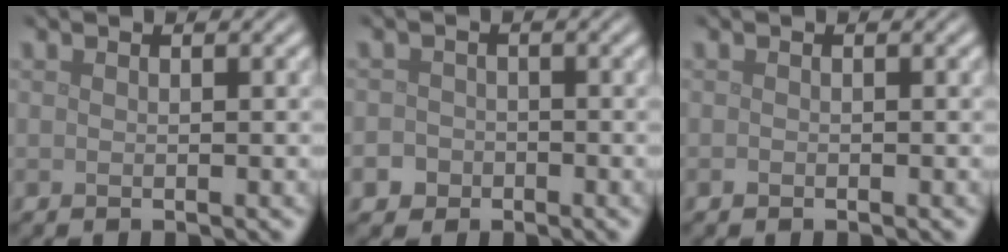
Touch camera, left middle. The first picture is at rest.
{"total": 2.5, "force": [-1.4, 2.0, 0.3], "torque": [0.014, 0.002, -0.029]}
{"total": 0.0}